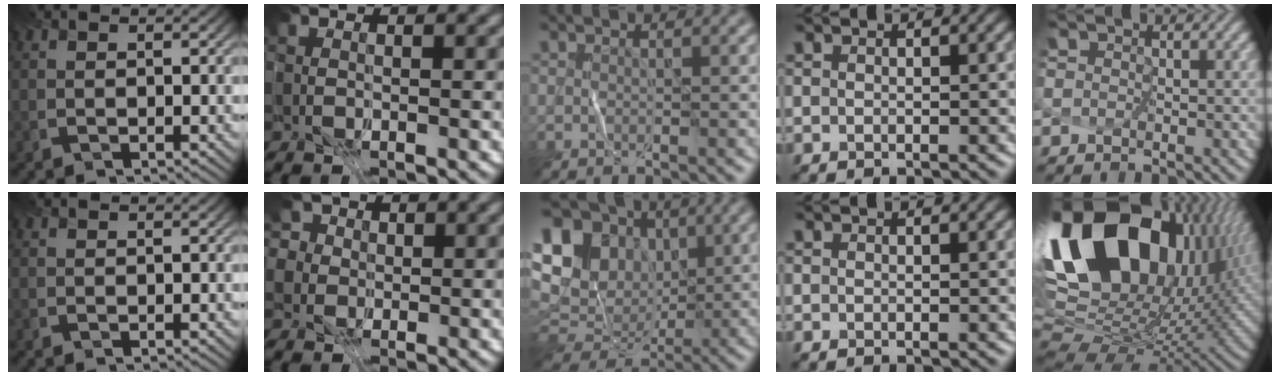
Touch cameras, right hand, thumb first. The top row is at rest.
{"index": {"total": 7.8, "force": [4.5, 5.2, 3.7], "torque": [-0.077, 0.024, 0.052]}, "middle": {"total": 15.3, "force": [2.9, 12.1, 8.9], "torque": [-0.186, 0.024, 0.038]}, "little": {"total": 20.8, "force": [8.0, 11.8, 15.2], "torque": [-0.312, 0.040, 0.150]}}